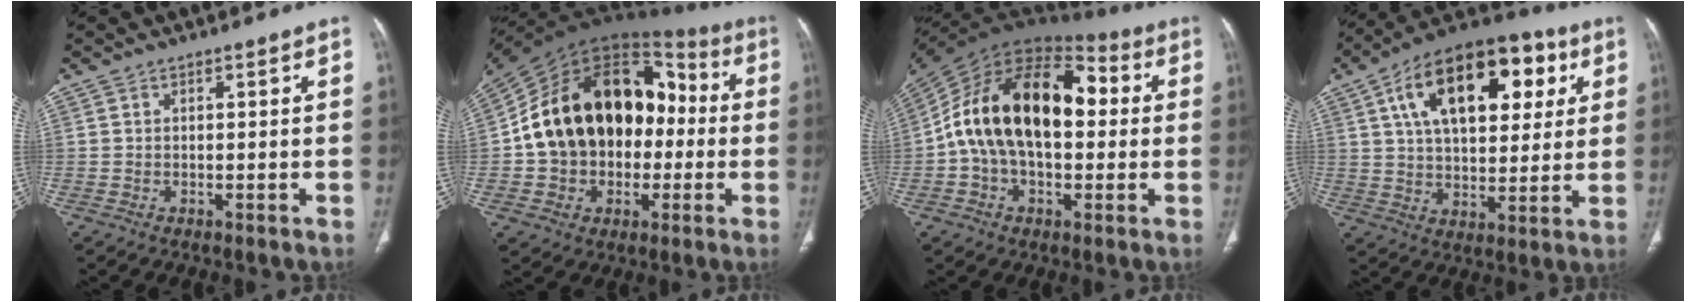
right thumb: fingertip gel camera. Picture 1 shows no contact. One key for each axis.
{"total": 25.4, "fx": -0.7, "fy": 18.3, "fz": 17.6, "tx": -0.276, "ty": 0.046, "tz": -0.008}
{"total": 23.5, "fx": 1.9, "fy": 14.1, "fz": 18.6, "tx": -0.312, "ty": 0.039, "tz": 0.021}
{"total": 23.2, "fx": 8.2, "fy": 12.7, "fz": 17.7, "tx": -0.250, "ty": 0.008, "tz": 0.126}